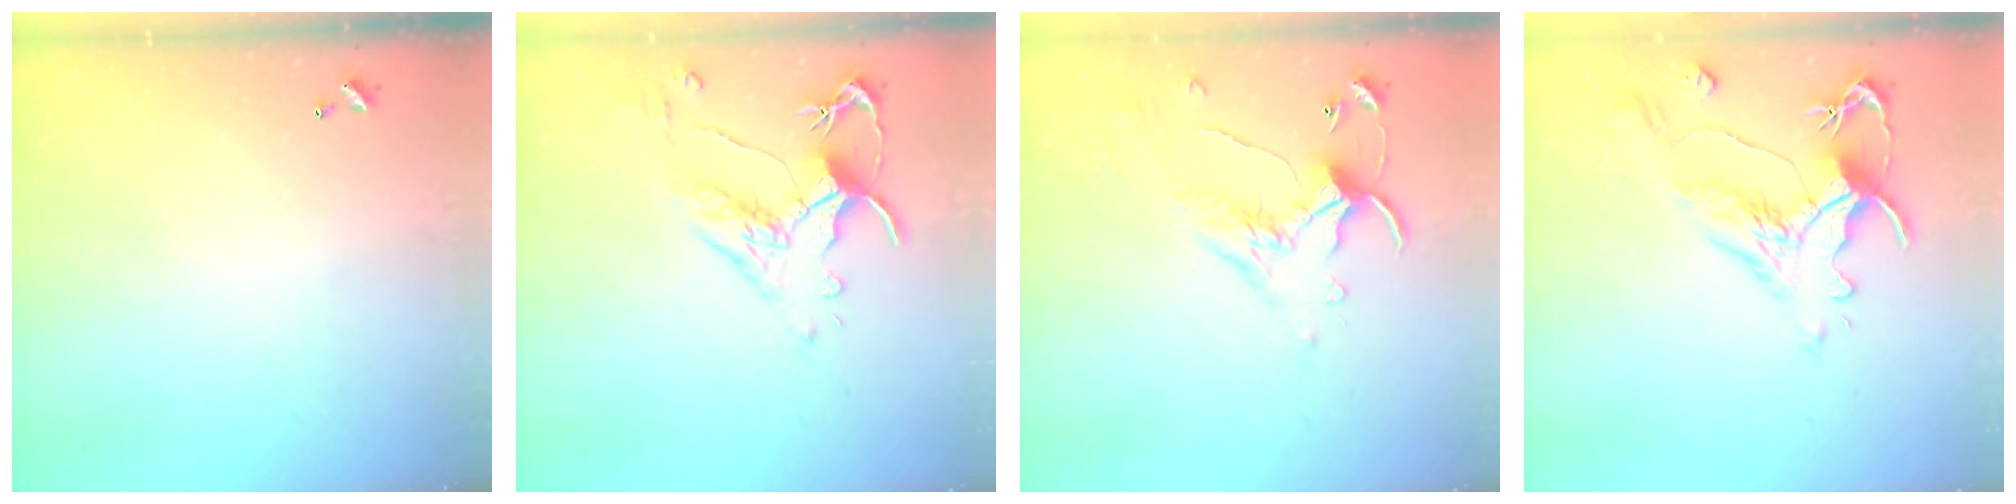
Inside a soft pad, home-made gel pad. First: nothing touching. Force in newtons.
{"total": 2.5, "press": 2.1, "slide": 1.3}
{"total": 1.1, "press": 0.4, "slide": 1.0}
{"total": 1.5, "press": 0.1, "slide": 1.5}